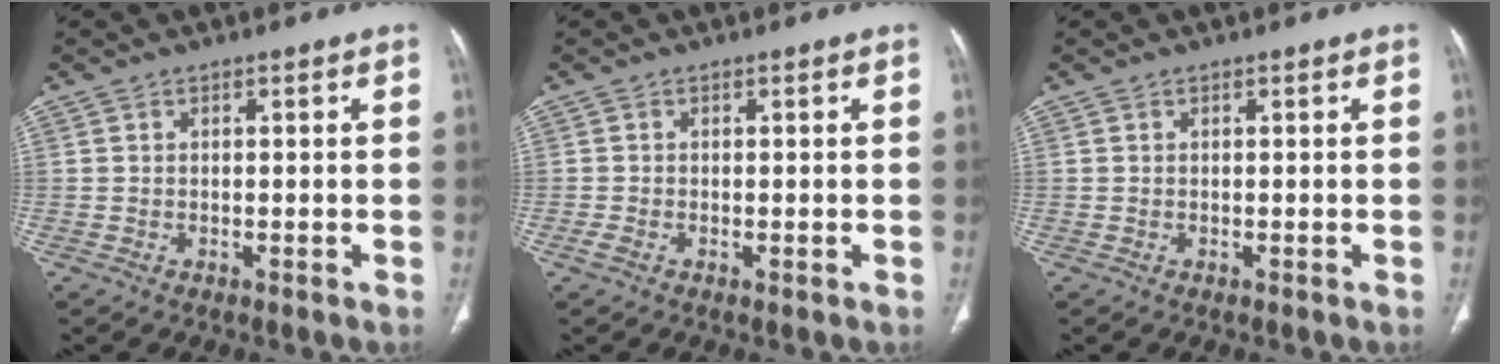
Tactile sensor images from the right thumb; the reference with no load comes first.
{"total": 1.2, "force": [-0.5, 0.6, 0.9], "torque": [-0.024, 0.000, -0.011]}
{"total": 0.0}